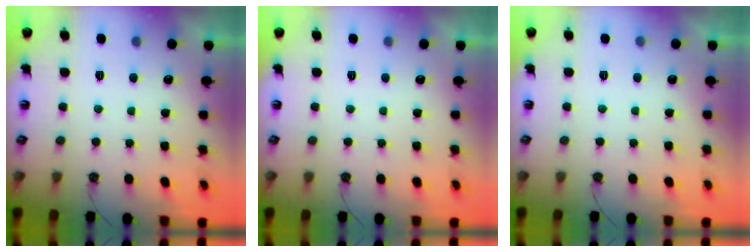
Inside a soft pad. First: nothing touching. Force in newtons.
{"total": 0.0}
{"total": 0.0}